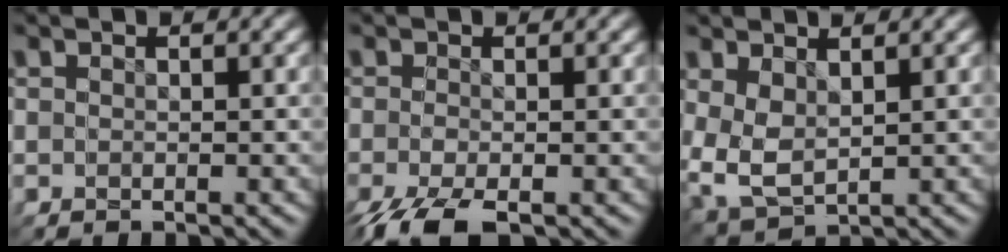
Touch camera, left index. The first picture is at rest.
{"total": 2.1, "force": [-1.9, -0.8, 0.5], "torque": [0.003, -0.004, -0.027]}
{"total": 5.1, "force": [2.5, 4.0, 1.9], "torque": [-0.053, 0.002, 0.044]}